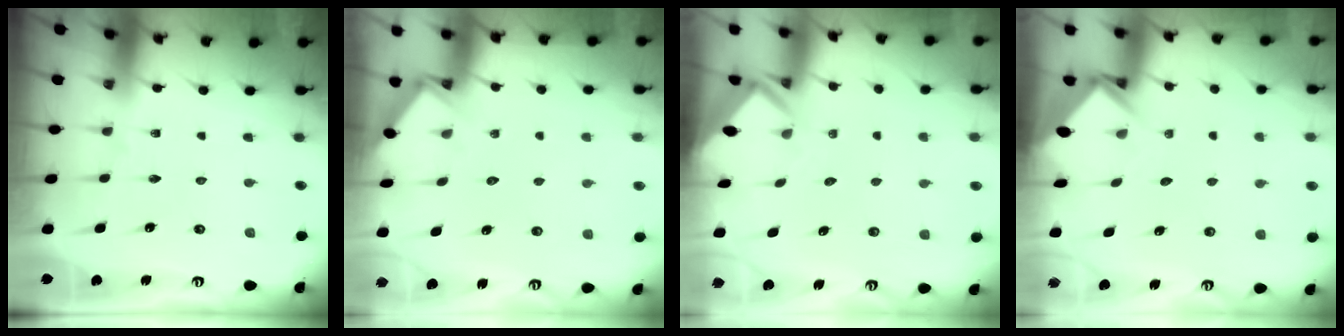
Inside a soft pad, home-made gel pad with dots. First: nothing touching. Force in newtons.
{"total": 4.4, "press": 4.4, "slide": 0.5}
{"total": 2.4, "press": 2.4, "slide": 0.1}
{"total": 3.9, "press": 3.9, "slide": 0.2}